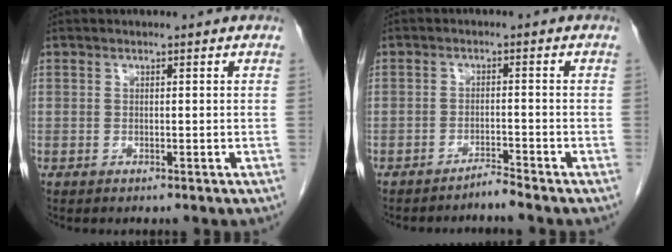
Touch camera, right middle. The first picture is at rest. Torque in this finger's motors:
{"motor_torque": [0.17, -0.15, -0.07, 0.00]}